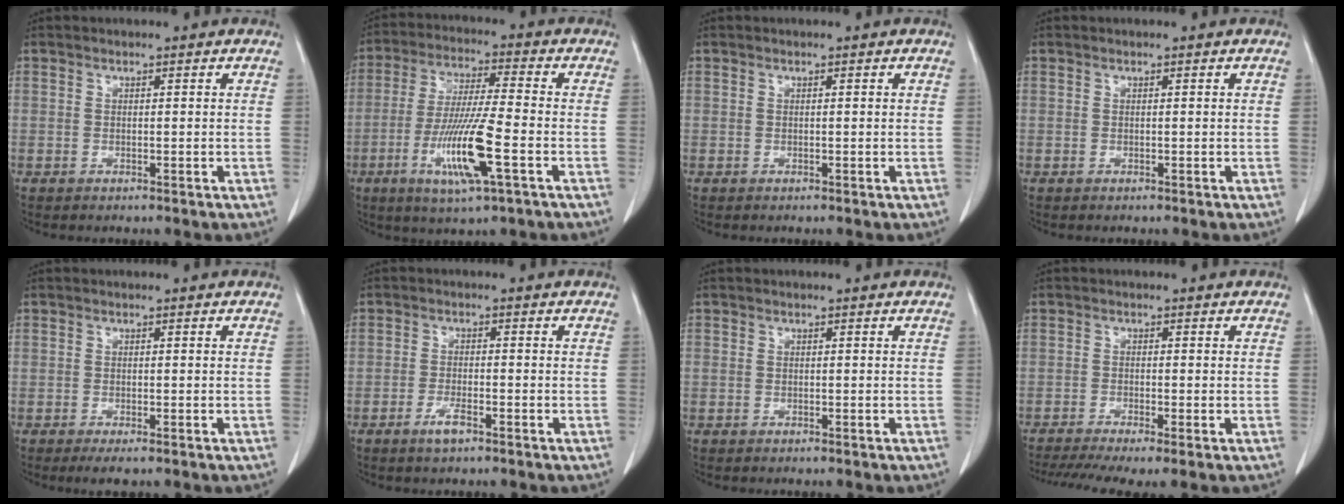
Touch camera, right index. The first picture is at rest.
{"total": 12.6, "force": [-4.3, 0.6, 11.8], "torque": [-0.233, -0.020, -0.079]}
{"total": 0.0}
{"total": 0.0}
{"total": 2.1, "force": [-1.3, 0.4, 1.6], "torque": [-0.026, -0.005, -0.019]}
{"total": 2.9, "force": [-1.9, 0.5, 2.1], "torque": [-0.043, -0.001, -0.035]}
{"total": 0.0}
{"total": 8.3, "force": [-6.0, 0.9, 5.7], "torque": [-0.096, -0.011, -0.099]}